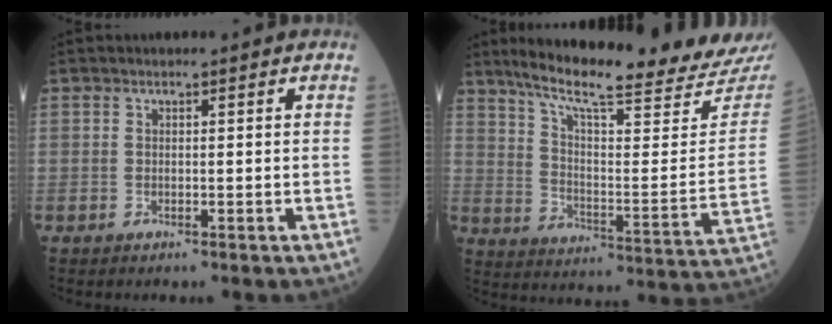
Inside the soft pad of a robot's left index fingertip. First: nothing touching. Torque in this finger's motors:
{"motor_torque": [0.95, -1.19, 0.44, 0.11]}